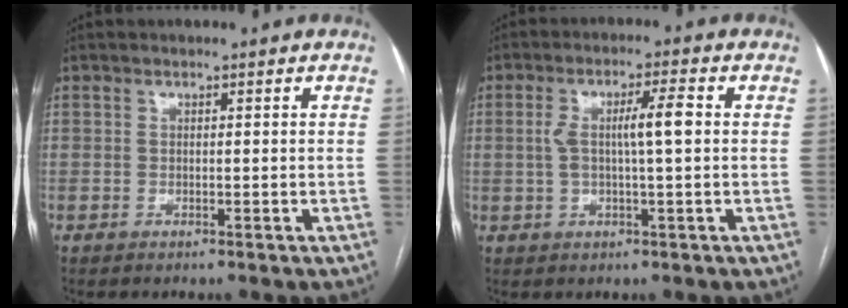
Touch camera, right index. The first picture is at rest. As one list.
[{"total": 6.0, "force": [0.5, 0.5, 5.9], "torque": [-0.113, 0.014, 0.010]}]